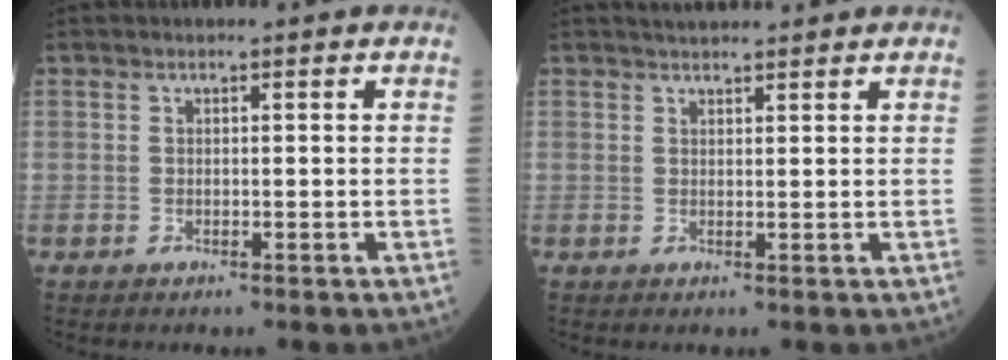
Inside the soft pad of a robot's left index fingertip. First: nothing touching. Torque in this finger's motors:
{"motor_torque": [-0.05, 0.00, -0.02, 0.00]}